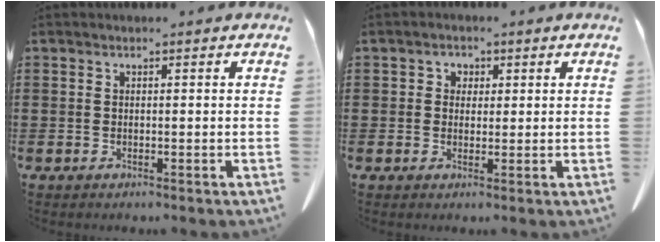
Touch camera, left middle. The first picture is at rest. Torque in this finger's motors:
{"motor_torque": [0.07, 0.39, -0.08, 0.01]}